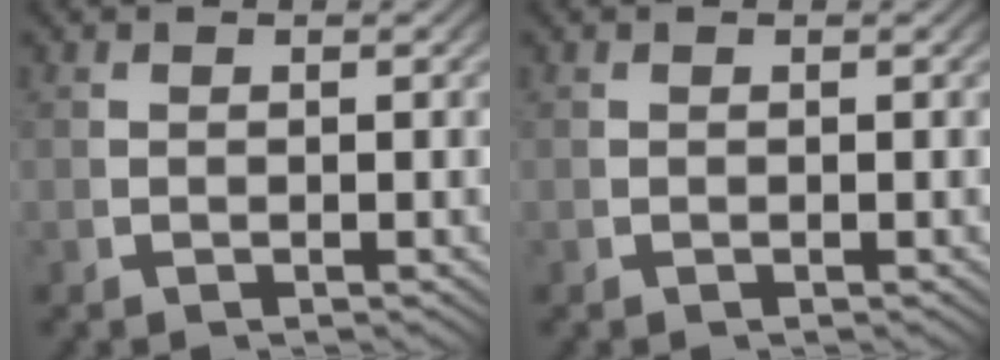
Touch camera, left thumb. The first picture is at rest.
{"total": 0.0}